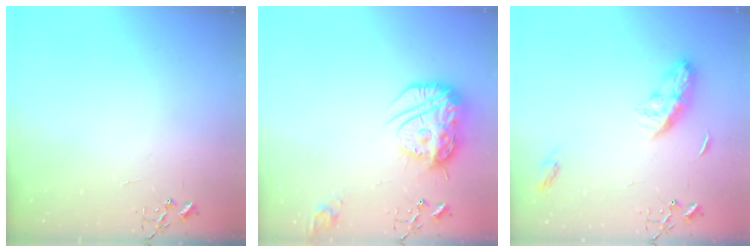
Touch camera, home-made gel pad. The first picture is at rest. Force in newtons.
{"total": 19.1, "press": 19.1, "slide": 1.1}
{"total": 9.3, "press": 9.3, "slide": 0.3}